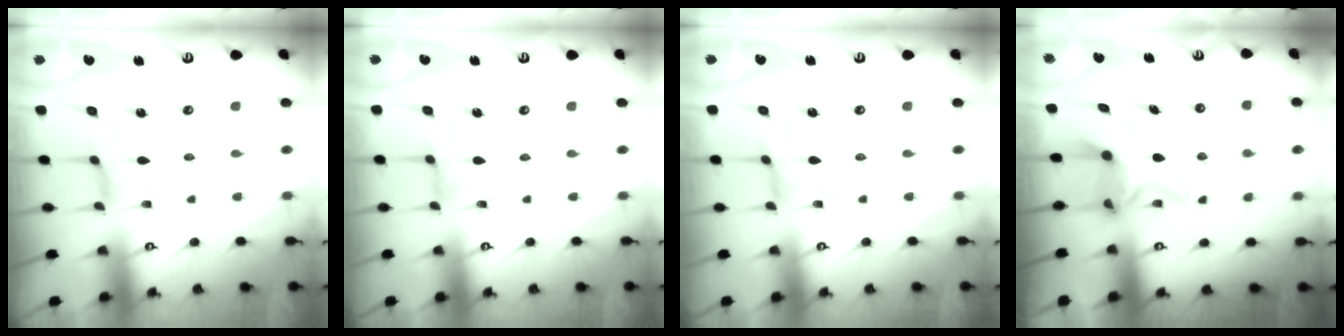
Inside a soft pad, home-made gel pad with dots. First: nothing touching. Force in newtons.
{"total": 1.4, "press": 1.4, "slide": 0.3}
{"total": 0.6, "press": 0.5, "slide": 0.2}
{"total": 7.1, "press": 7.1, "slide": 0.3}